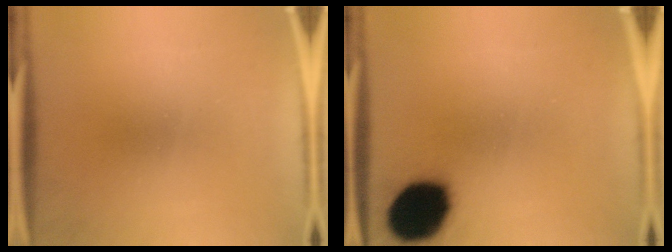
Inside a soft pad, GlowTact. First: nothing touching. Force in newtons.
{"total": 17.4}